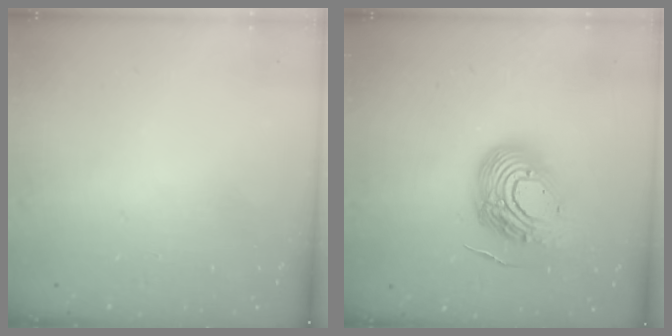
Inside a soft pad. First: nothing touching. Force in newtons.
{"total": 15.0, "press": 14.9, "slide": 1.5}